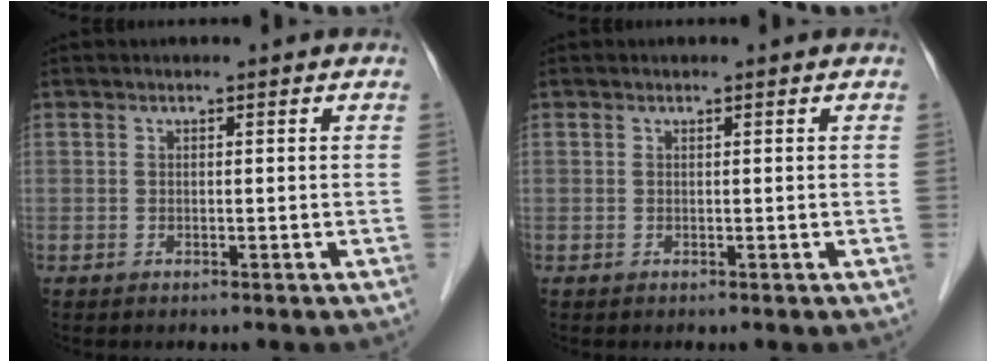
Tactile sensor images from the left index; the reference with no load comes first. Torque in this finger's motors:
{"motor_torque": [-0.02, 0.00, 0.00, -0.01]}